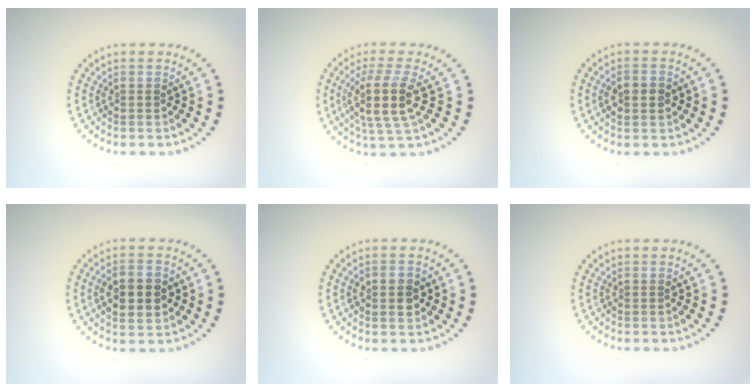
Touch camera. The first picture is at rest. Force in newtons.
{"total": 4.4, "press": 3.6, "slide": 2.5}
{"total": 3.0, "press": 2.9, "slide": 0.3}
{"total": 4.6, "press": 4.6, "slide": 0.1}
{"total": 2.8, "press": 2.8, "slide": 0.1}
{"total": 0.0}